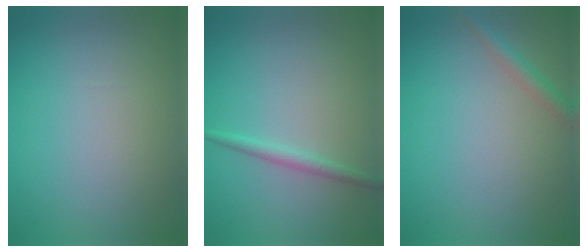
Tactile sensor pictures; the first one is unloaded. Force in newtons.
{"total": 1.3, "press": 1.3, "slide": 0.1}
{"total": 1.7, "press": 1.7, "slide": 0.1}